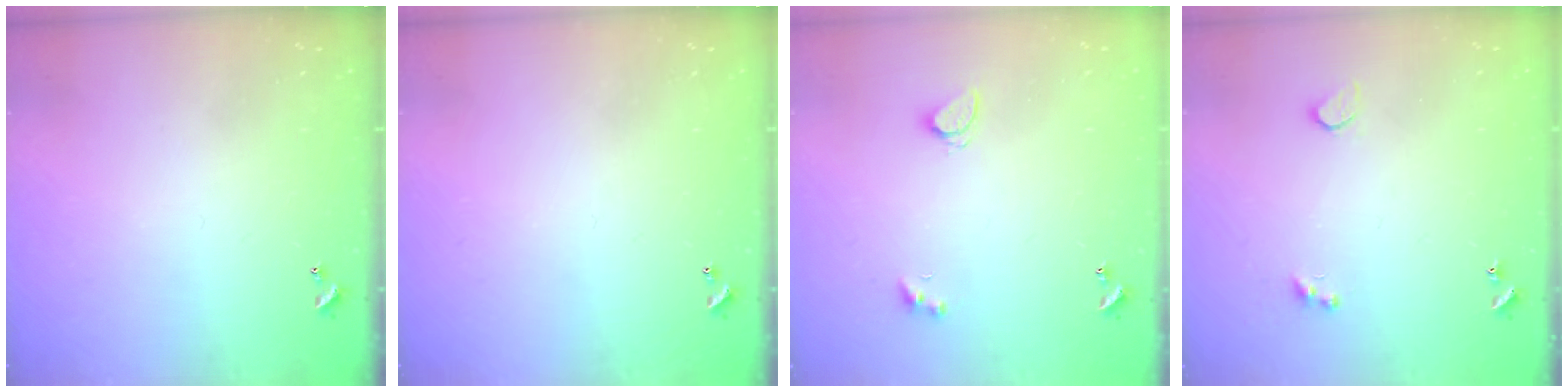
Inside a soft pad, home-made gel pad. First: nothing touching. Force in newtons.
{"total": 0.0}
{"total": 2.1, "press": 2.0, "slide": 0.4}
{"total": 2.6, "press": 2.2, "slide": 1.2}